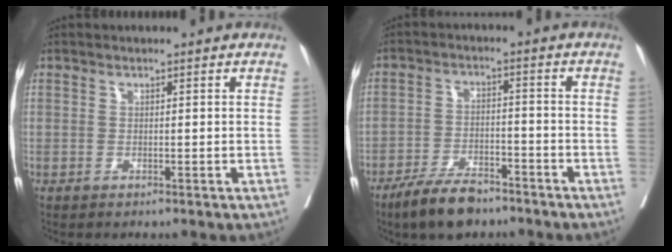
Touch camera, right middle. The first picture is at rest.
{"total": 7.8, "force": [-6.2, 2.5, 4.1], "torque": [-0.077, -0.010, -0.112]}